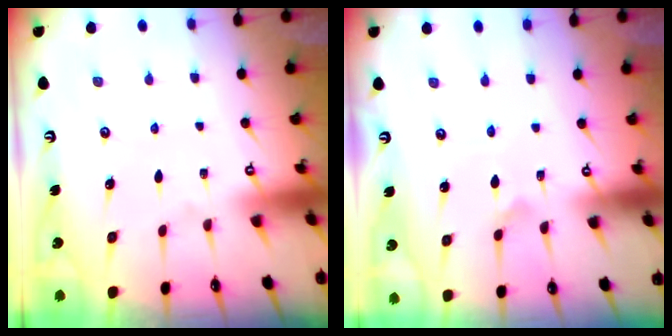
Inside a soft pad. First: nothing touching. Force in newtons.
{"total": 2.5, "press": 2.4, "slide": 0.5}